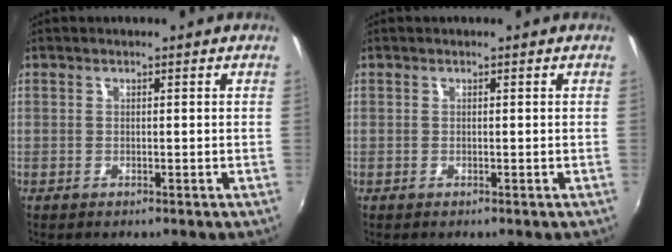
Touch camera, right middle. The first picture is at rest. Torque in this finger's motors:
{"motor_torque": [0.15, -0.09, 0.01, 0.00]}